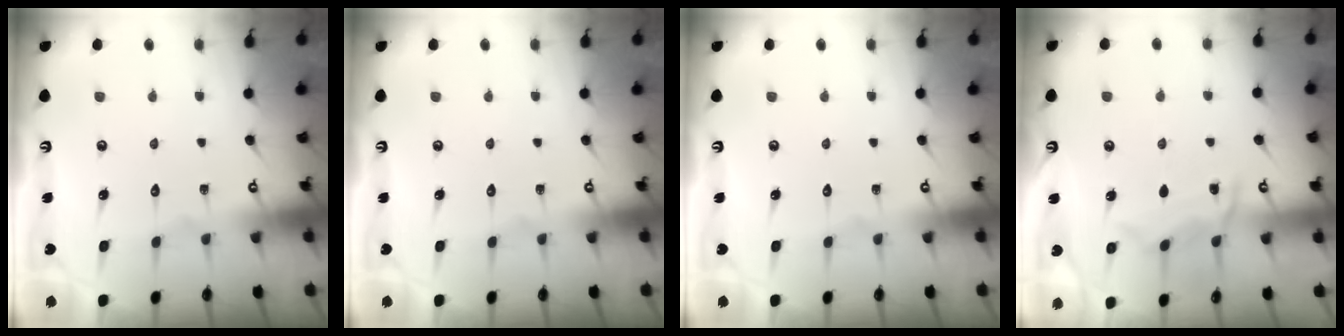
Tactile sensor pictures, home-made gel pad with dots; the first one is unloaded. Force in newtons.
{"total": 0.0}
{"total": 0.0}
{"total": 8.3, "press": 8.3, "slide": 0.8}